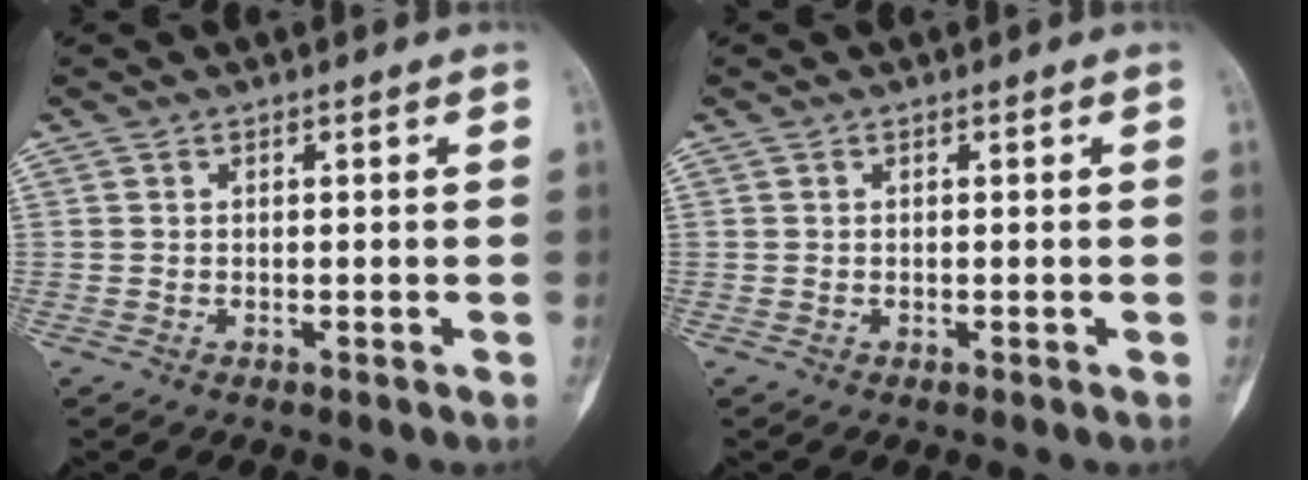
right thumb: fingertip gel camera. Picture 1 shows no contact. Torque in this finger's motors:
{"motor_torque": [-0.29, 0.07, 0.16, -0.02, -0.04]}